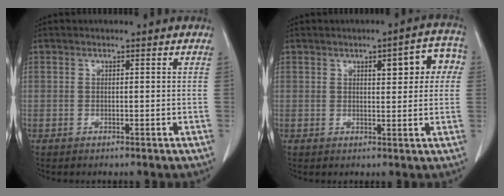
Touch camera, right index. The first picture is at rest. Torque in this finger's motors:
{"motor_torque": [0.58, 0.23, 0.15, 0.02]}